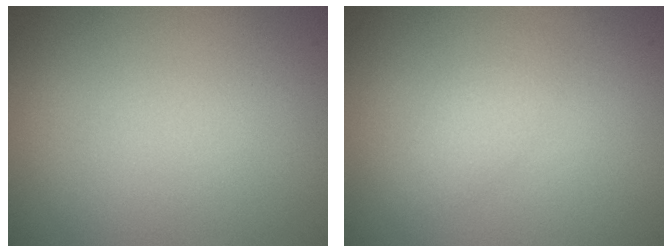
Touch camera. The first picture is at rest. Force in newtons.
{"total": 2.5, "press": 2.4, "slide": 0.3}